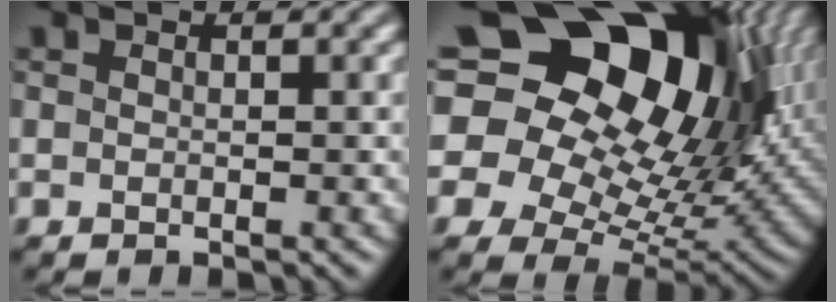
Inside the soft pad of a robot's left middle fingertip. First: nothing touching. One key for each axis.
{"total": 19.8, "fx": 8.1, "fy": 13.2, "fz": 12.3, "tx": -0.236, "ty": 0.051, "tz": 0.135}